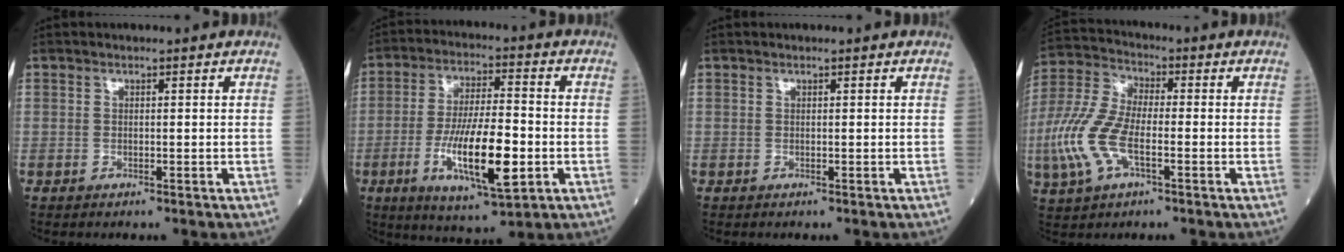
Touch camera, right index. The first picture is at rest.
{"total": 13.5, "force": [-3.5, 2.9, 12.7], "torque": [-0.235, -0.011, -0.057]}
{"total": 0.0}
{"total": 11.1, "force": [-2.8, 4.9, 9.5], "torque": [-0.231, 0.002, -0.059]}